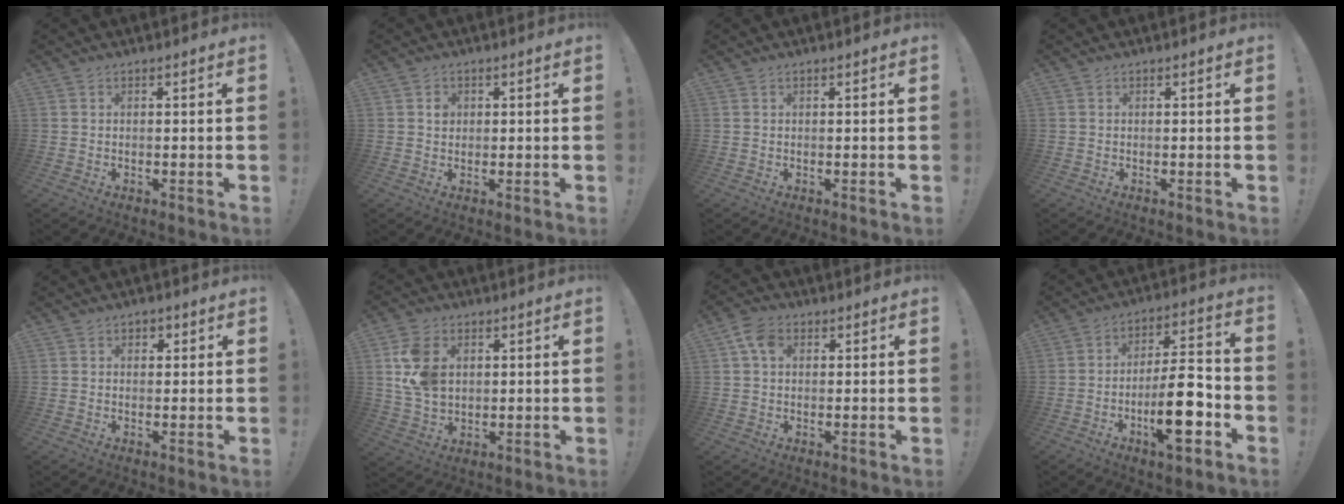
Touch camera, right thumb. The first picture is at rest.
{"total": 2.1, "force": [0.3, 1.8, 0.9], "torque": [-0.001, -0.003, 0.001]}
{"total": 0.0}
{"total": 0.0}
{"total": 1.6, "force": [0.3, 1.5, 0.6], "torque": [-0.001, 0.001, 0.002]}
{"total": 11.4, "force": [3.1, 8.2, 7.3], "torque": [-0.131, -0.001, 0.060]}
{"total": 6.4, "force": [1.9, 4.4, 4.3], "torque": [-0.078, 0.000, 0.036]}
{"total": 16.1, "force": [-6.0, 5.0, 14.0], "torque": [-0.223, 0.026, -0.098]}